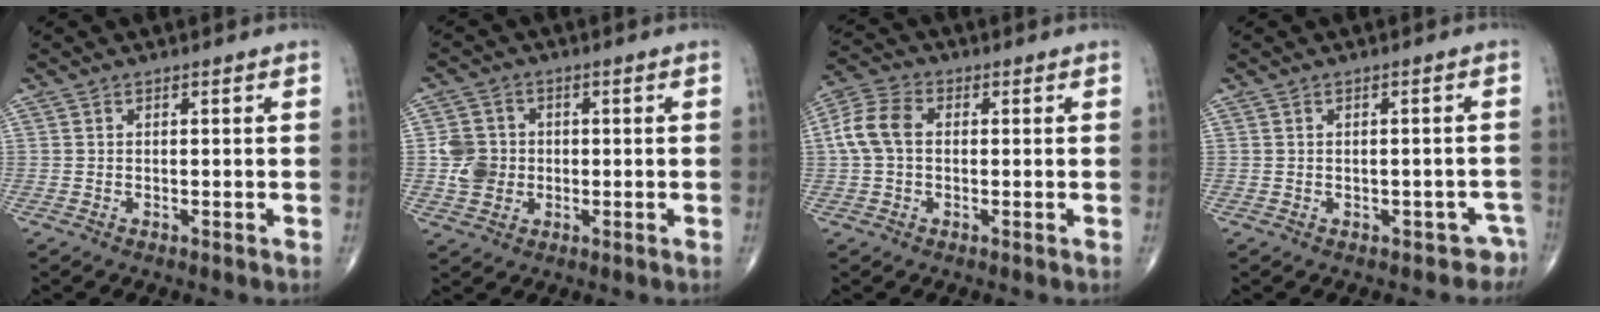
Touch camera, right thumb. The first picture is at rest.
{"total": 6.1, "force": [-0.5, 5.4, 2.8], "torque": [-0.035, 0.006, -0.011]}
{"total": 7.4, "force": [0.4, 5.1, 5.4], "torque": [-0.117, 0.024, 0.002]}
{"total": 3.0, "force": [-1.9, 2.2, 0.7], "torque": [0.010, 0.029, -0.022]}